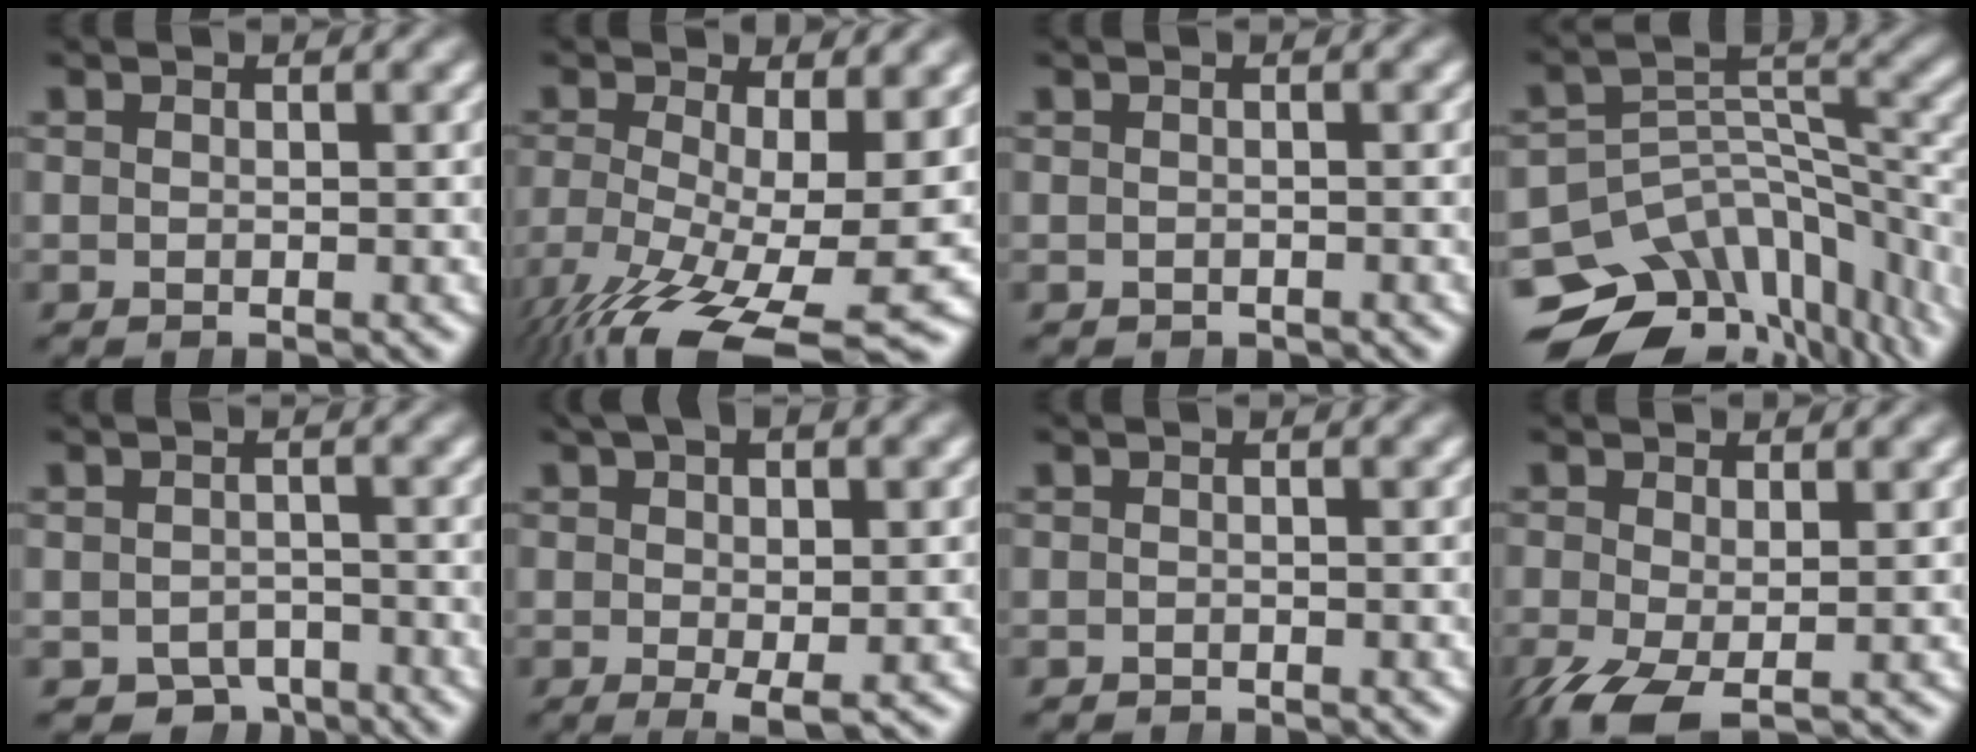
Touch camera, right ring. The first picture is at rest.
{"total": 9.5, "force": [-4.9, 4.1, 7.0], "torque": [-0.141, -0.066, -0.043]}
{"total": 0.7, "force": [-0.7, 0.2, -0.1], "torque": [-0.005, -0.010, -0.005]}
{"total": 13.1, "force": [-7.3, 8.3, 7.0], "torque": [-0.106, -0.050, -0.101]}
{"total": 4.4, "force": [-3.5, 2.5, 0.8], "torque": [0.000, -0.018, -0.054]}
{"total": 3.3, "force": [0.2, 1.0, 3.2], "torque": [-0.054, -0.005, 0.008]}
{"total": 0.7, "force": [-0.6, -0.2, -0.2], "torque": [-0.002, -0.009, -0.006]}
{"total": 4.2, "force": [-2.3, 2.2, 2.8], "torque": [-0.071, -0.042, -0.016]}